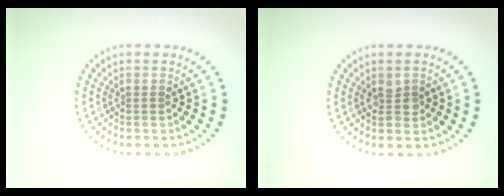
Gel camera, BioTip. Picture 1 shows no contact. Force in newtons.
{"total": 1.4, "press": 1.4, "slide": 0.2}